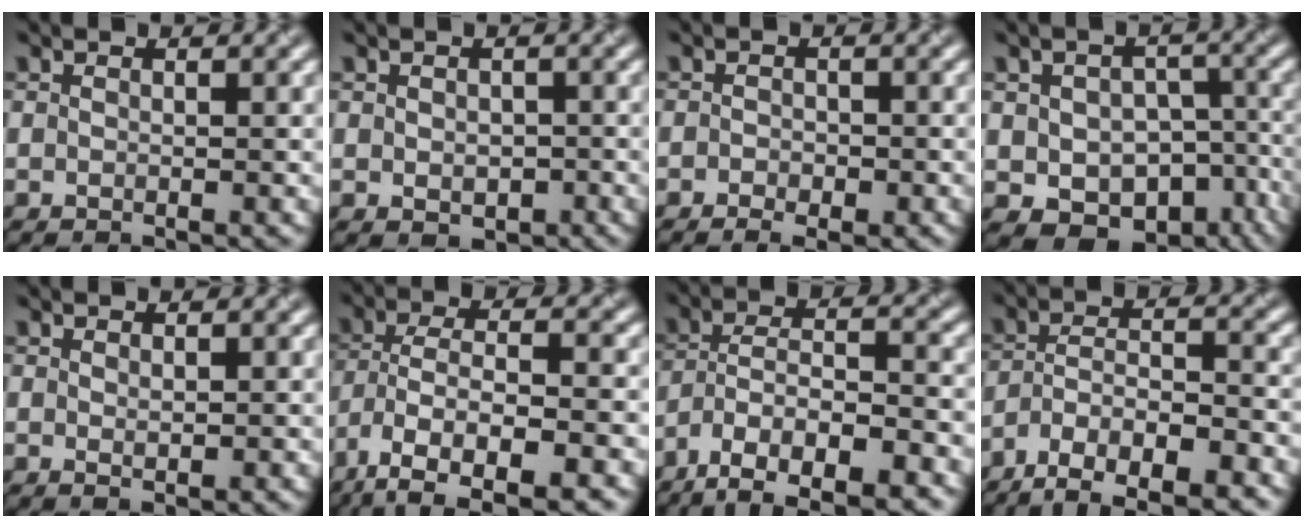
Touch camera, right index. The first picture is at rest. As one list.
[{"total": 1.1, "force": [-0.2, 0.9, 0.6], "torque": [-0.013, -0.001, 0.003]}, {"total": 2.3, "force": [-1.3, 1.2, 1.5], "torque": [-0.017, 0.004, -0.009]}, {"total": 8.6, "force": [-3.9, 5.9, 5.0], "torque": [-0.064, -0.015, -0.035]}, {"total": 0.5, "force": [0.5, -0.2, 0.1], "torque": [-0.008, 0.003, 0.011]}, {"total": 9.8, "force": [-6.2, 3.1, 6.9], "torque": [-0.137, -0.004, -0.105]}, {"total": 9.4, "force": [-6.6, 3.1, 5.9], "torque": [-0.114, 0.005, -0.114]}, {"total": 8.4, "force": [-6.4, 2.6, 4.8], "torque": [-0.085, 0.001, -0.107]}]